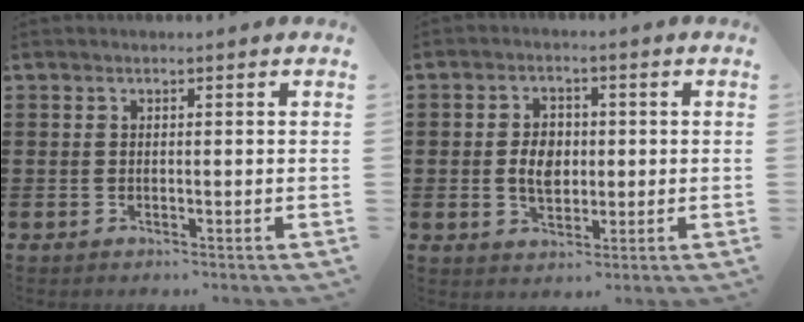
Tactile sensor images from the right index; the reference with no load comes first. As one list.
[{"total": 4.6, "force": [-0.1, 3.2, 3.4], "torque": [-0.055, 0.003, -0.006]}]